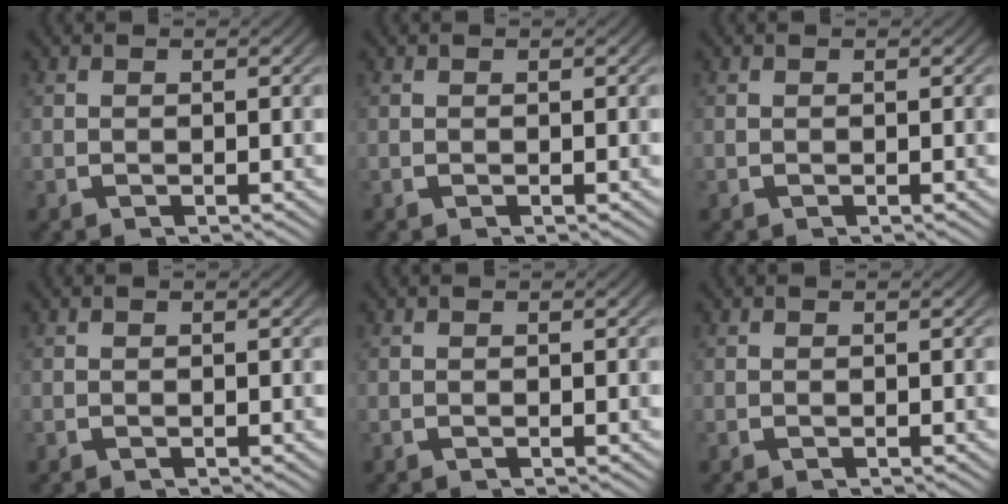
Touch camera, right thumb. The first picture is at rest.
{"total": 0.0}
{"total": 0.0}
{"total": 0.0}
{"total": 0.0}
{"total": 0.0}